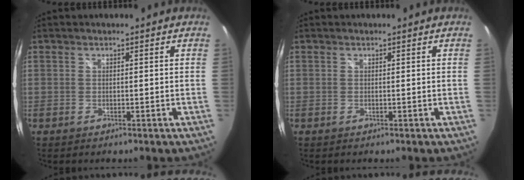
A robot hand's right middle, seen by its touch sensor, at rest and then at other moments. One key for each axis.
{"total": 0.0}